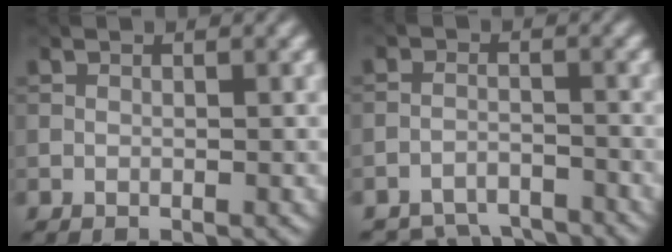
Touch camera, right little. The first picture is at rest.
{"total": 5.6, "force": [-5.3, 1.5, 0.9], "torque": [-0.011, -0.008, -0.090]}